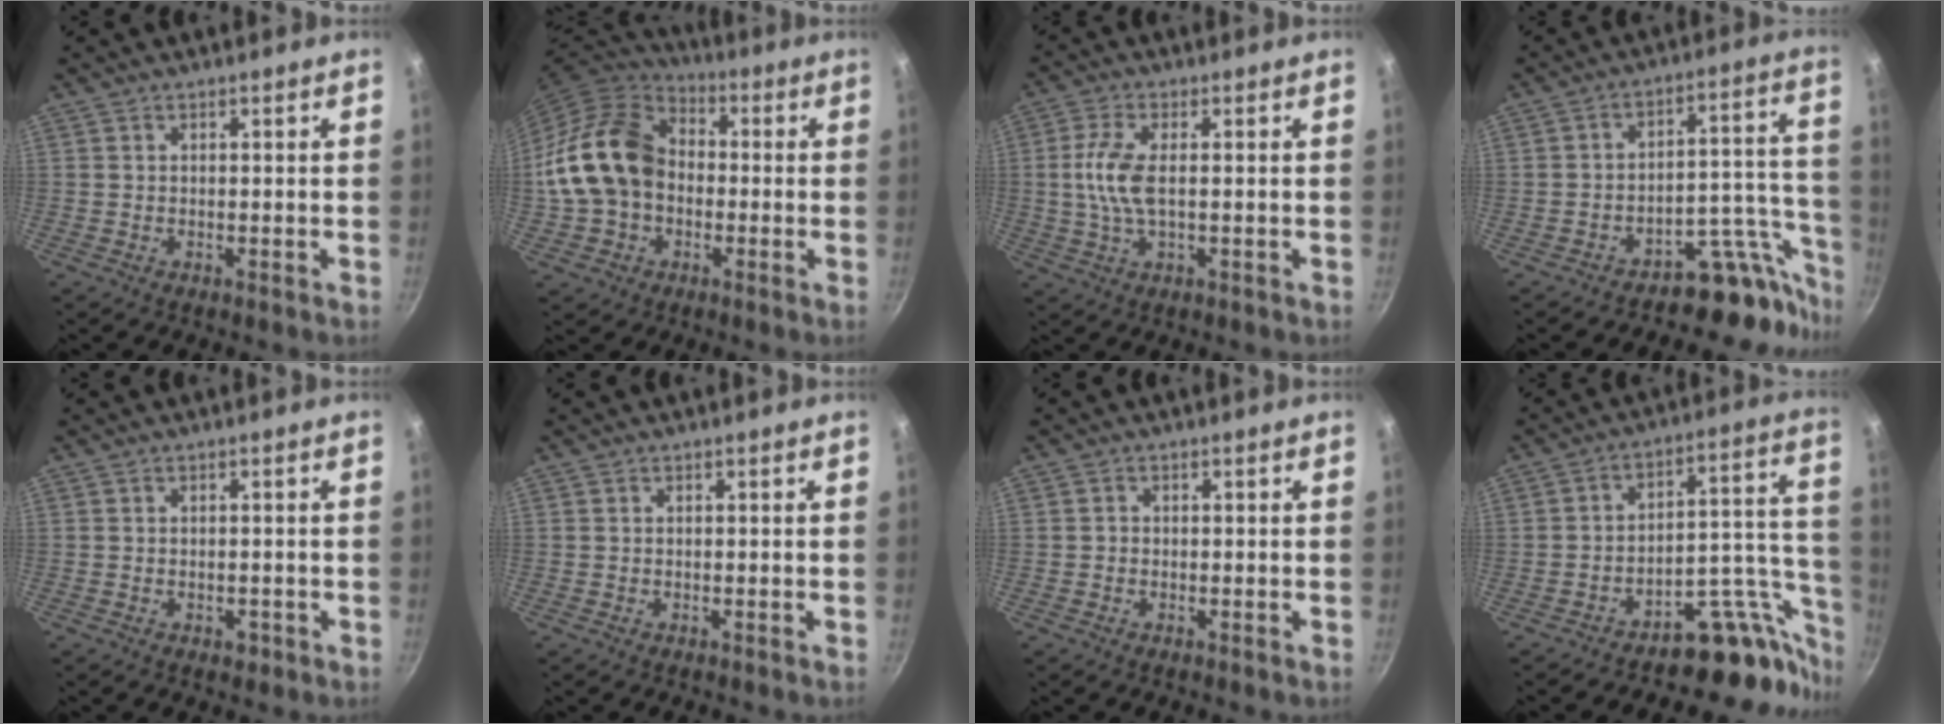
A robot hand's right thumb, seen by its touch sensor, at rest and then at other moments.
{"total": 18.0, "force": [-1.0, 13.8, 11.4], "torque": [-0.196, 0.041, -0.027]}
{"total": 7.3, "force": [0.2, 3.0, 6.7], "torque": [-0.147, 0.004, 0.000]}
{"total": 13.3, "force": [-10.3, 7.0, 4.7], "torque": [0.028, 0.114, -0.153]}
{"total": 1.8, "force": [-0.7, 1.1, 1.1], "torque": [-0.015, 0.003, -0.007]}
{"total": 0.0}
{"total": 0.7, "force": [-0.2, 0.6, 0.1], "torque": [0.001, 0.001, -0.006]}
{"total": 16.8, "force": [-11.4, 9.0, 8.4], "torque": [-0.023, 0.102, -0.168]}